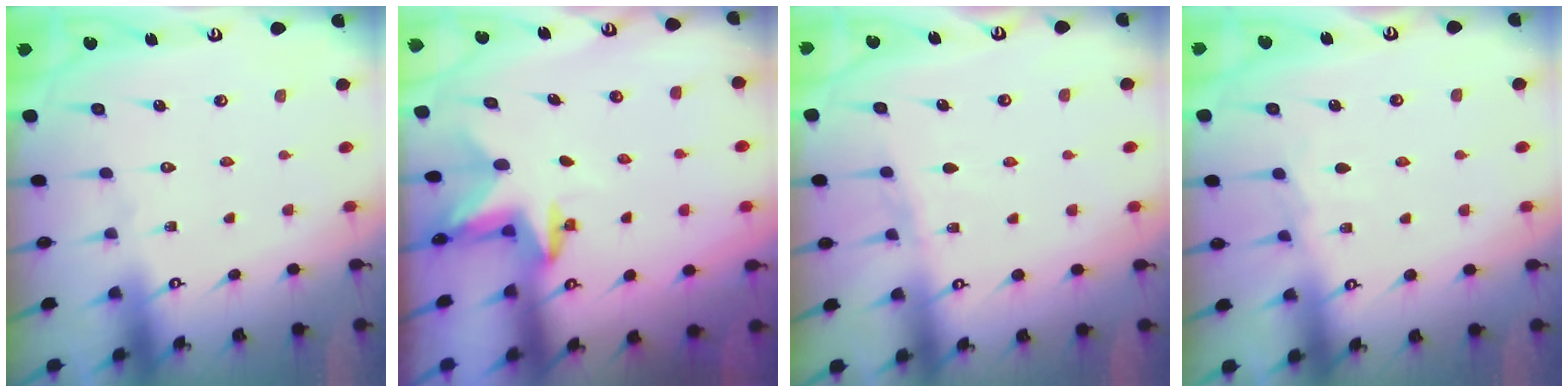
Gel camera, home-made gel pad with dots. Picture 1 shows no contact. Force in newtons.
{"total": 2.5, "press": 2.5, "slide": 0.4}
{"total": 4.9, "press": 4.9, "slide": 0.5}
{"total": 5.5, "press": 5.5, "slide": 0.6}